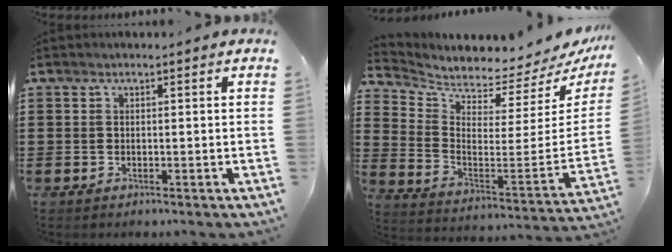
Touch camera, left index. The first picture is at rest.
{"total": 2.7, "force": [2.6, 0.4, 0.4], "torque": [-0.033, -0.053, 0.039]}